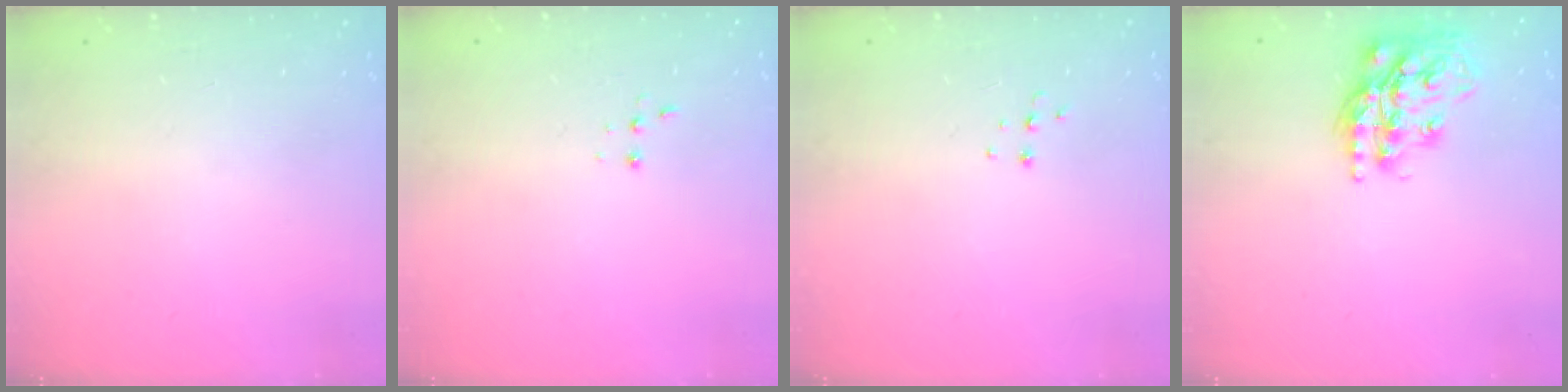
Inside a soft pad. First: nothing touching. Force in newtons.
{"total": 2.7, "press": 2.7, "slide": 0.5}
{"total": 3.8, "press": 3.8, "slide": 0.3}
{"total": 16.6, "press": 16.5, "slide": 1.1}